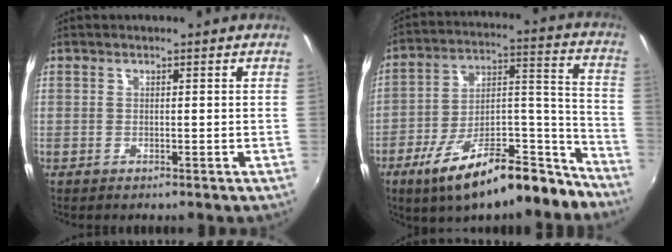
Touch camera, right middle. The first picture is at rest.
{"total": 22.4, "force": [-16.4, 6.9, 13.6], "torque": [-0.209, 0.019, -0.250]}